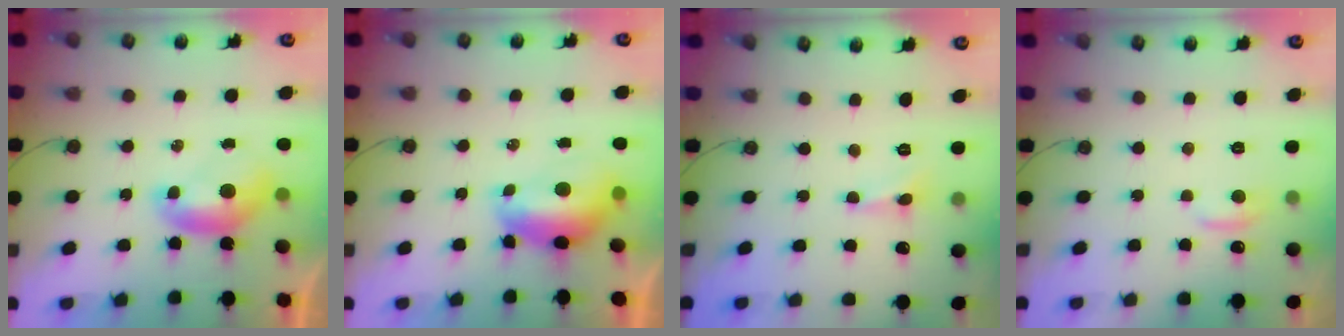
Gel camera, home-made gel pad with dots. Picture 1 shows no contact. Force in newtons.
{"total": 1.6, "press": 1.5, "slide": 0.6}
{"total": 0.0}
{"total": 0.9, "press": 0.8, "slide": 0.5}